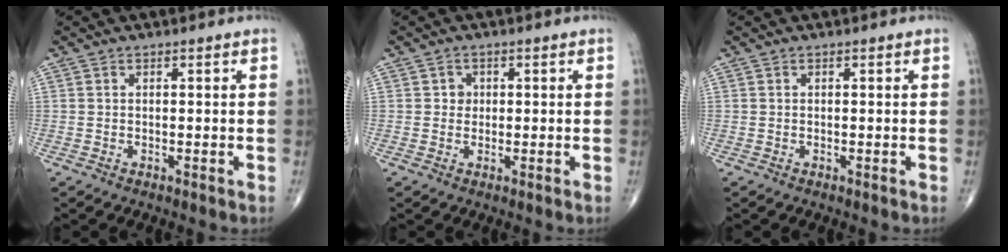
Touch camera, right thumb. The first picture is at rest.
{"total": 1.7, "force": [0.2, 1.6, 0.6], "torque": [0.003, 0.003, 0.001]}
{"total": 0.0}